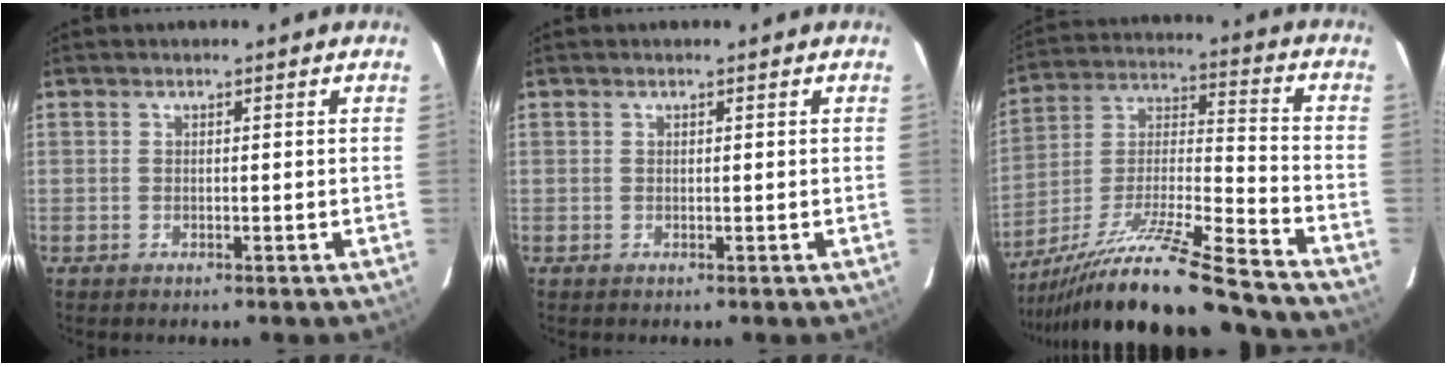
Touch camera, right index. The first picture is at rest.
{"total": 0.0}
{"total": 24.6, "force": [-20.3, 1.4, 13.8], "torque": [-0.228, -0.032, -0.331]}